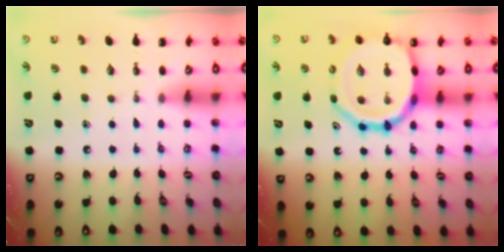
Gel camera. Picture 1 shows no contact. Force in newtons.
{"total": 19.2, "press": 18.9, "slide": 3.0}